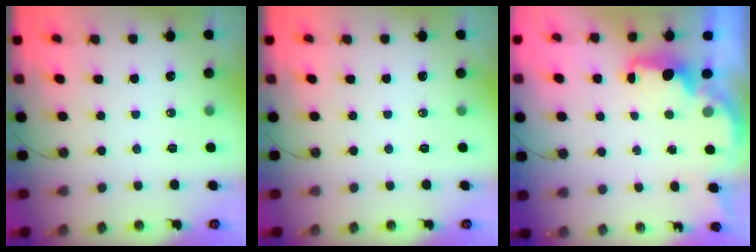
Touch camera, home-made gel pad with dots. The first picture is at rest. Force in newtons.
{"total": 0.0}
{"total": 2.9, "press": 2.7, "slide": 0.9}